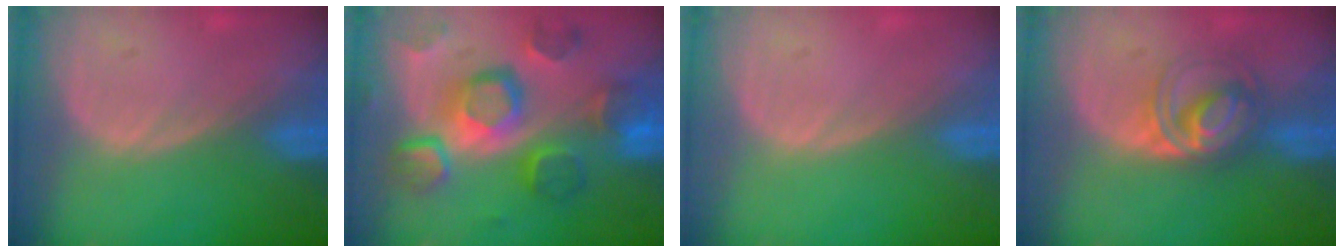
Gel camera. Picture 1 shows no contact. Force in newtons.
{"total": 12.3, "press": 10.7, "slide": 6.1}
{"total": 0.0}
{"total": 6.0, "press": 5.6, "slide": 2.2}